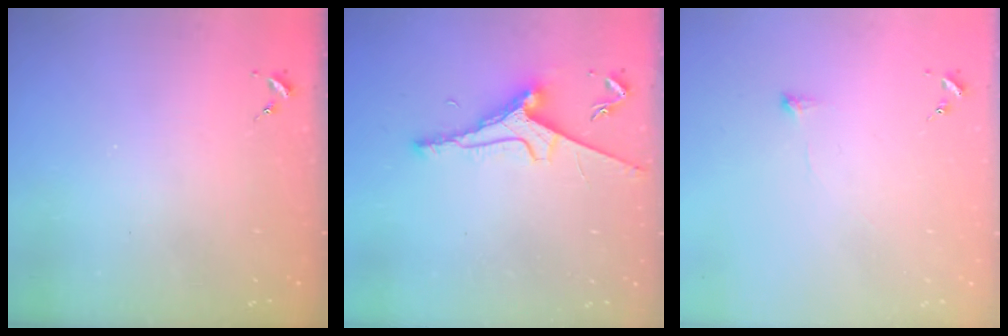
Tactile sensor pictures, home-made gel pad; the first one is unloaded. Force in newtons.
{"total": 7.8, "press": 7.7, "slide": 1.0}
{"total": 5.8, "press": 5.7, "slide": 0.9}